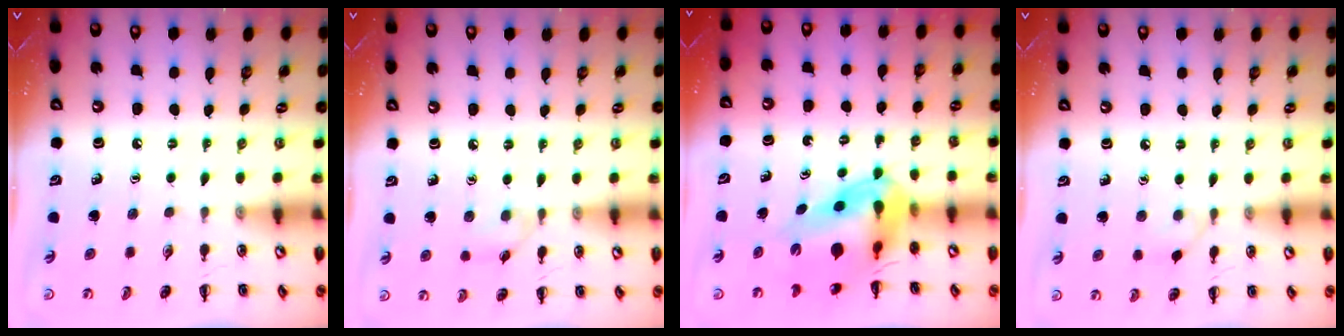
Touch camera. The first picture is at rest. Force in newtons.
{"total": 5.9, "press": 5.5, "slide": 2.2}
{"total": 9.9, "press": 9.5, "slide": 2.9}
{"total": 2.7, "press": 2.5, "slide": 1.2}